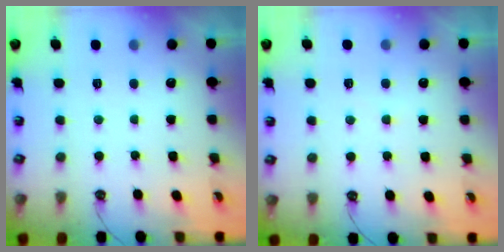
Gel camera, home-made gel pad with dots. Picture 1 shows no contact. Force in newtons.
{"total": 3.0, "press": 2.9, "slide": 0.4}